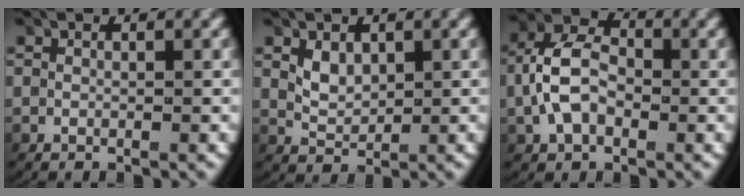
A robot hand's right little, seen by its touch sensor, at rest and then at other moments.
{"total": 2.0, "force": [0.5, 1.4, 1.3], "torque": [-0.030, -0.005, 0.015]}
{"total": 5.6, "force": [-0.1, 4.1, 3.8], "torque": [-0.087, -0.001, -0.004]}